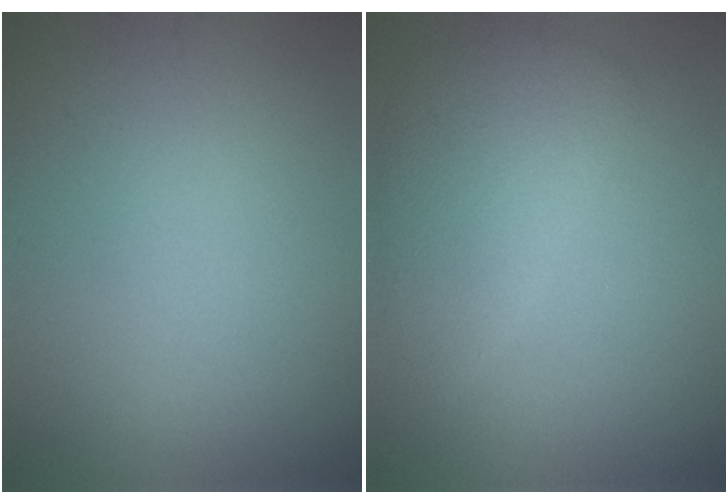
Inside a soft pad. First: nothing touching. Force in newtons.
{"total": 4.8, "press": 4.8, "slide": 0.2}